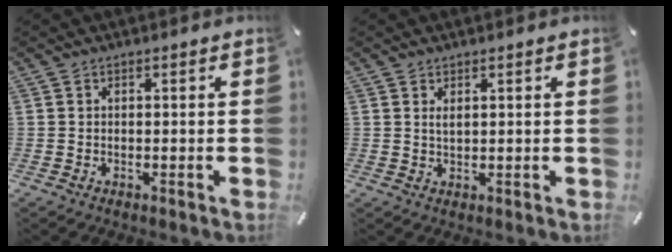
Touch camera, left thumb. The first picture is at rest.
{"total": 1.4, "force": [0.8, 0.5, 1.1], "torque": [-0.024, -0.001, 0.014]}